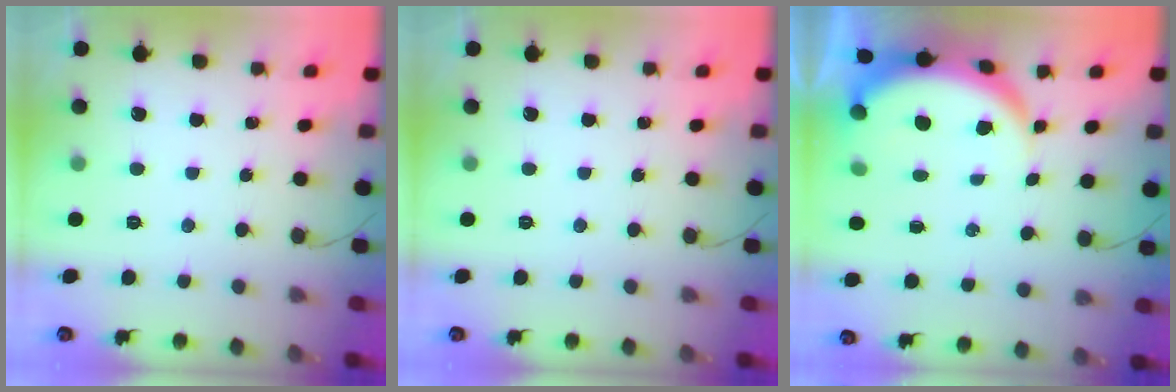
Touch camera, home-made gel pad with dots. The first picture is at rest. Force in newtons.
{"total": 0.0}
{"total": 5.8, "press": 5.8, "slide": 0.8}